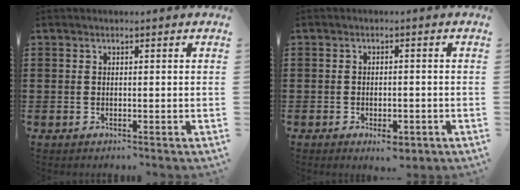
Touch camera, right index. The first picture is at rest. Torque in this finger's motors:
{"motor_torque": [0.71, -0.71, 0.22, 0.01]}